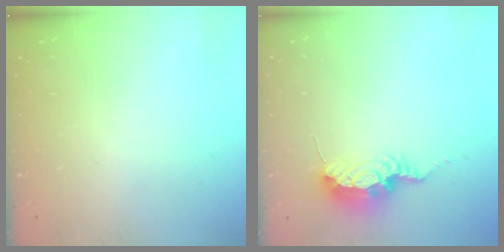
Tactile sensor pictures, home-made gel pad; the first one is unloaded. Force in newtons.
{"total": 8.7, "press": 8.7, "slide": 0.9}